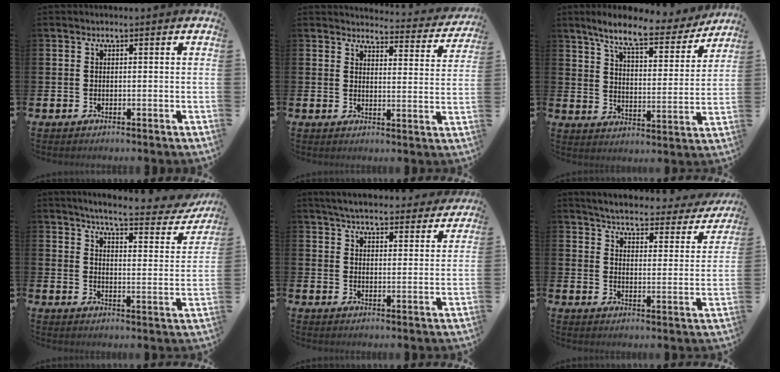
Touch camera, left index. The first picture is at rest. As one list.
[{"total": 3.5, "force": [3.4, 0.6, 0.4], "torque": [-0.012, -0.031, 0.053]}, {"total": 8.8, "force": [7.7, 1.7, 3.9], "torque": [-0.096, -0.041, 0.129]}, {"total": 5.2, "force": [4.8, 0.3, 1.9], "torque": [-0.055, -0.036, 0.075]}, {"total": 5.5, "force": [5.3, 0.8, 0.9], "torque": [-0.029, -0.036, 0.092]}, {"total": 4.2, "force": [4.0, 0.7, 1.1], "torque": [-0.049, -0.031, 0.061]}]